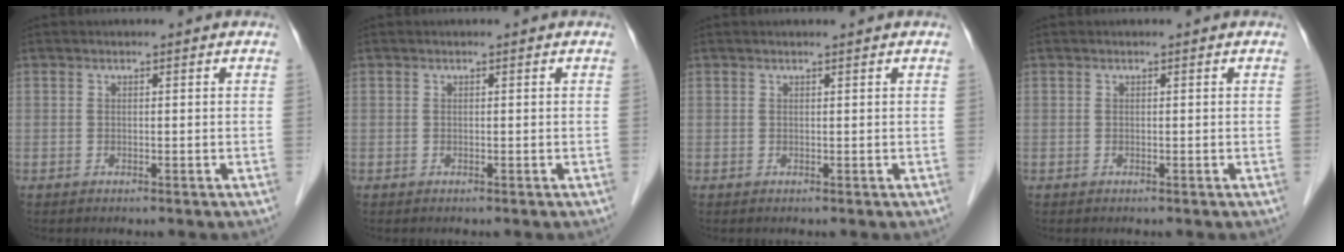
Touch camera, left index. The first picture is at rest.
{"total": 0.0}
{"total": 0.9, "force": [0.8, -0.2, 0.4], "torque": [-0.009, 0.005, 0.017]}
{"total": 0.0}